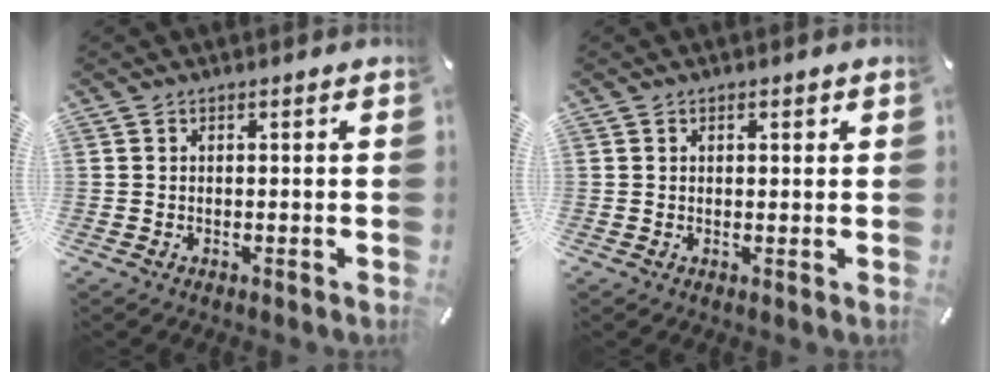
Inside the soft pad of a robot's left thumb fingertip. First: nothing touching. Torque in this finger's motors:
{"motor_torque": [-0.18, -0.64, -0.24, 0.05, -0.01]}